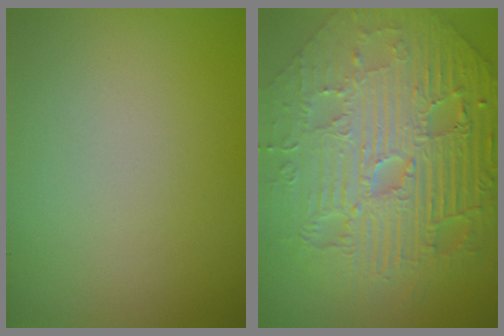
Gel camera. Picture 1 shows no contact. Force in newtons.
{"total": 11.8, "press": 7.7, "slide": 9.0}